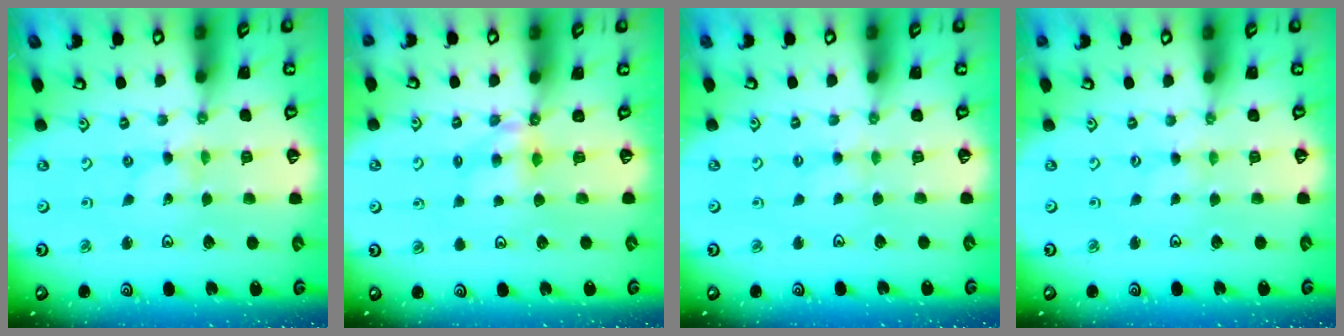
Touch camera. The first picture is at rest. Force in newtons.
{"total": 5.4, "press": 5.4, "slide": 0.3}
{"total": 2.1, "press": 2.0, "slide": 0.4}
{"total": 0.5, "press": 0.5, "slide": 0.1}